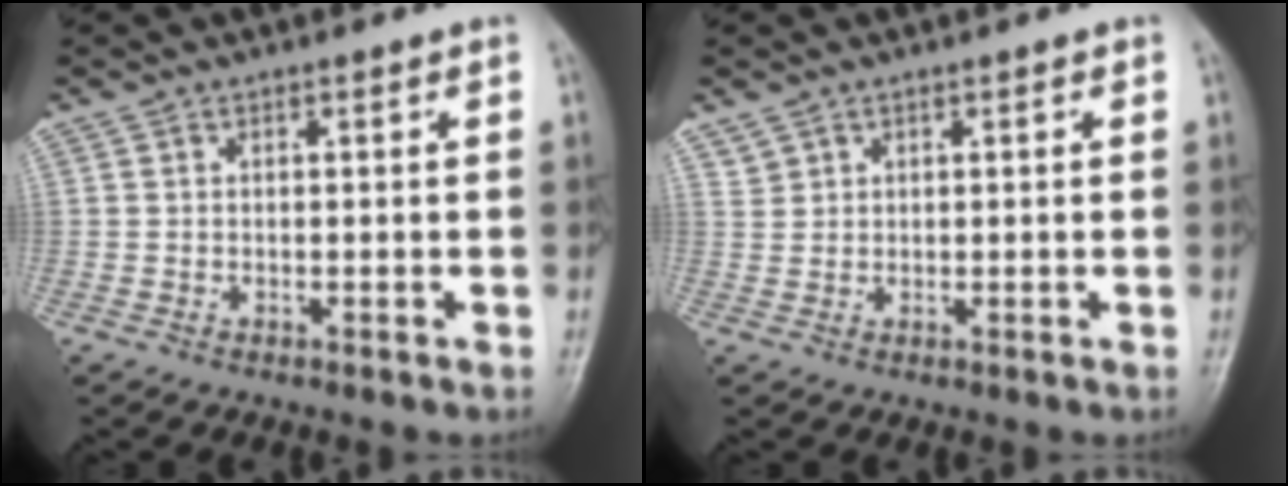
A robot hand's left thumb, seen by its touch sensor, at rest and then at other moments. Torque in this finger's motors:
{"motor_torque": [0.75, -0.58, -0.27, -0.22, 0.00]}